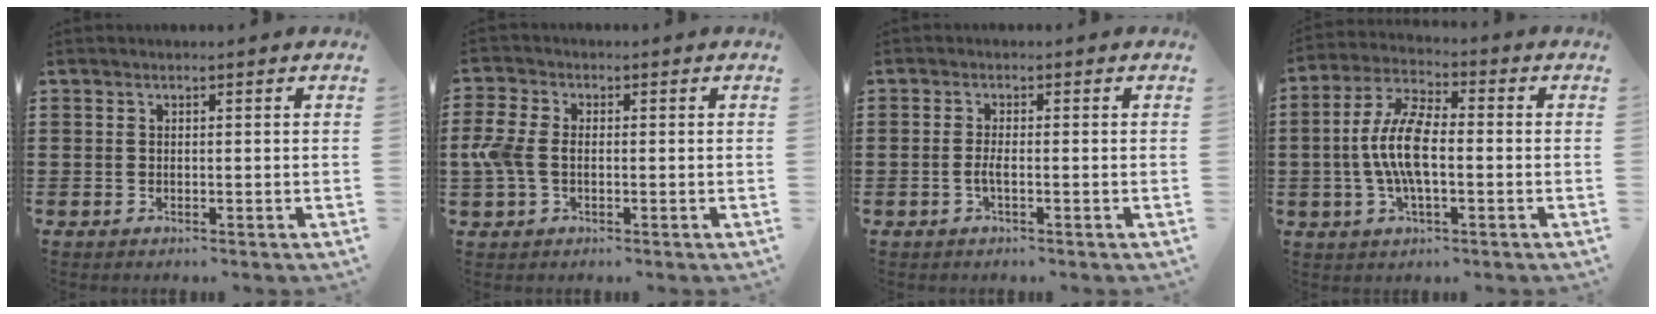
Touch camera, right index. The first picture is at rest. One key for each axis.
{"total": 4.8, "fx": -0.6, "fy": 2.9, "fz": 3.7, "tx": -0.107, "ty": -0.005, "tz": -0.022}
{"total": 1.7, "fx": -0.7, "fy": 0.1, "fz": 1.6, "tx": -0.035, "ty": -0.001, "tz": -0.017}
{"total": 8.9, "fx": -0.9, "fy": 3.2, "fz": 8.3, "tx": -0.188, "ty": -0.009, "tz": -0.023}